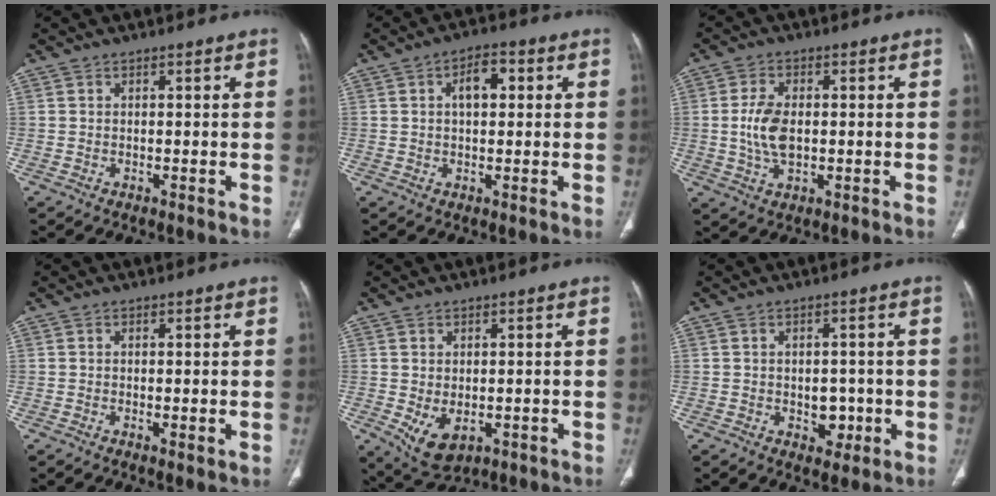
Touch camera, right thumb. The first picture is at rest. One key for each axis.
{"total": 5.4, "fx": 1.3, "fy": 3.0, "fz": 4.4, "tx": -0.060, "ty": 0.010, "tz": 0.016}
{"total": 7.1, "fx": 0.0, "fy": 4.1, "fz": 5.8, "tx": -0.120, "ty": -0.001, "tz": 0.002}
{"total": 1.2, "fx": -0.2, "fy": 0.3, "fz": 1.2, "tx": -0.024, "ty": -0.007, "tz": -0.004}
{"total": 6.1, "fx": -1.2, "fy": 3.9, "fz": 4.6, "tx": -0.071, "ty": -0.012, "tz": -0.002}
{"total": 4.3, "fx": -0.9, "fy": 3.1, "fz": 2.8, "tx": -0.010, "ty": 0.003, "tz": -0.007}